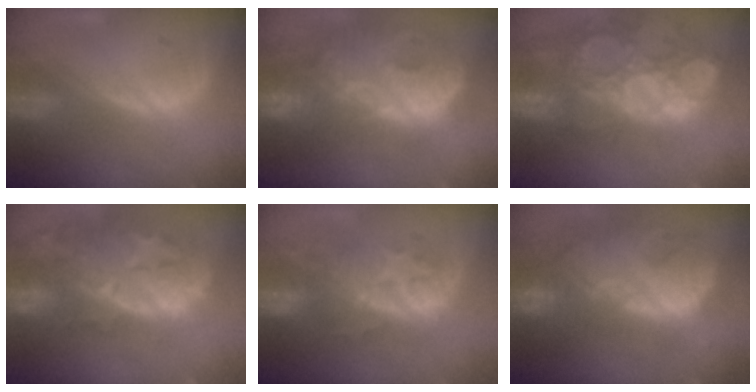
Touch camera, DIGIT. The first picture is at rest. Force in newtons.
{"total": 14.8, "press": 12.8, "slide": 7.4}
{"total": 15.2, "press": 12.6, "slide": 8.5}
{"total": 14.5, "press": 11.8, "slide": 8.5}
{"total": 8.6, "press": 8.3, "slide": 2.3}
{"total": 13.9, "press": 11.7, "slide": 7.4}